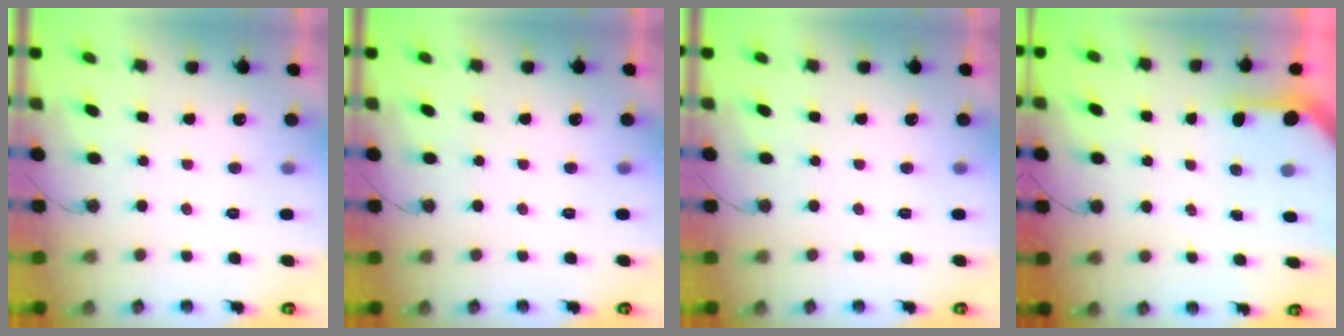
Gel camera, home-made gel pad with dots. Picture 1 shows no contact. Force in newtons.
{"total": 0.0}
{"total": 0.0}
{"total": 2.8, "press": 2.8, "slide": 0.2}